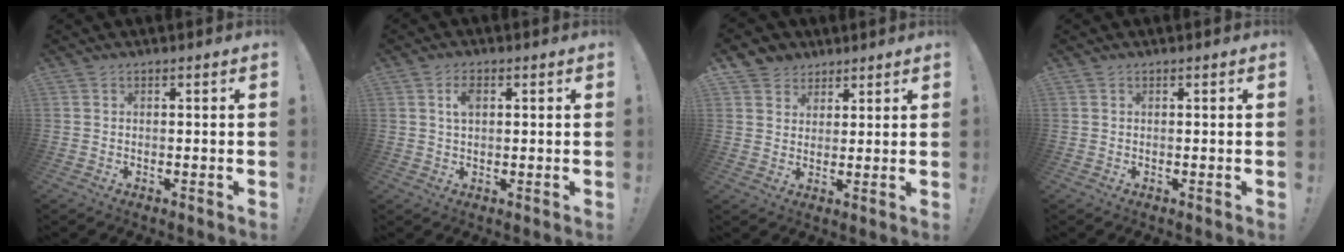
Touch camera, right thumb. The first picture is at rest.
{"total": 4.0, "force": [1.2, 2.4, 3.0], "torque": [-0.050, 0.002, 0.018]}
{"total": 5.6, "force": [3.4, 4.4, 0.2], "torque": [-0.001, -0.025, 0.068]}
{"total": 0.0}